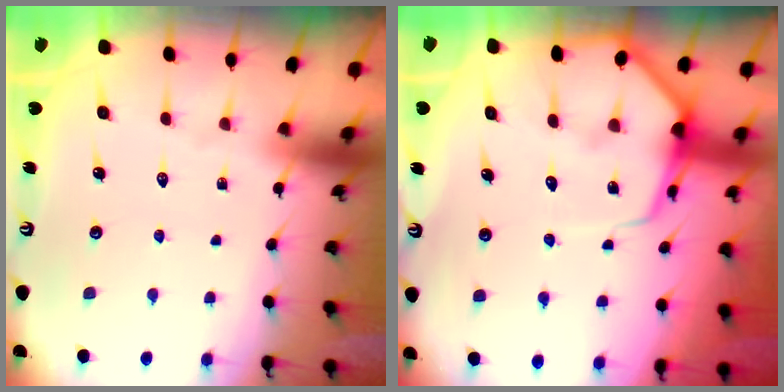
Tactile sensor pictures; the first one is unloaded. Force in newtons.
{"total": 7.9, "press": 7.8, "slide": 1.0}